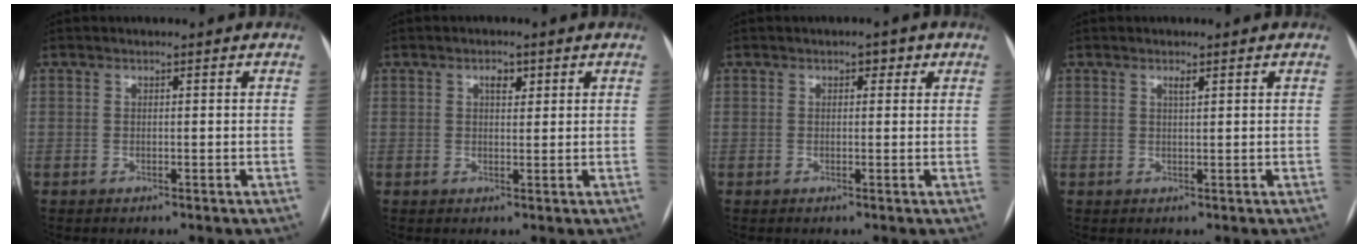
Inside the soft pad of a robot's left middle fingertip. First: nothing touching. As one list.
[{"total": 2.0, "force": [1.0, 1.1, 1.4], "torque": [-0.022, 0.005, 0.015]}, {"total": 1.6, "force": [0.8, 1.0, 1.0], "torque": [-0.009, 0.010, 0.007]}, {"total": 0.9, "force": [0.6, 0.0, 0.8], "torque": [-0.016, 0.001, 0.011]}]